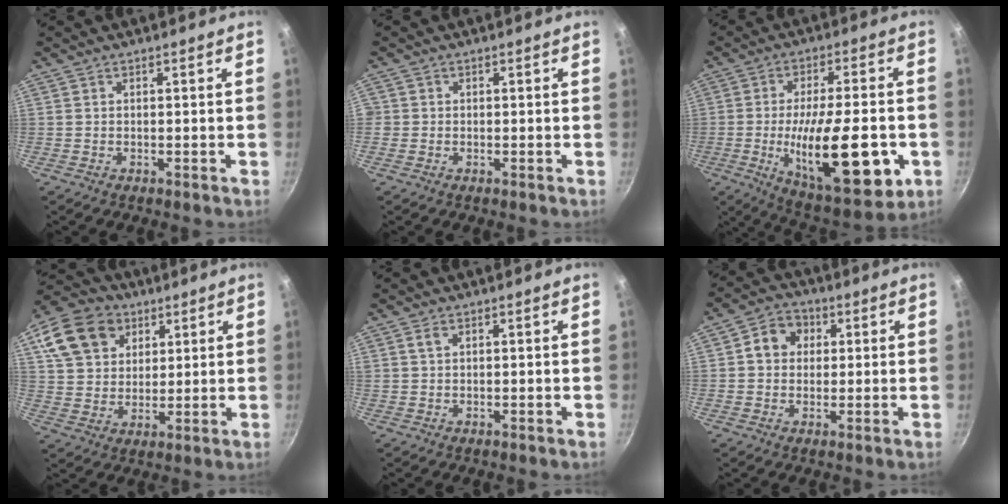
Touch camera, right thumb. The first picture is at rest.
{"total": 1.3, "force": [-0.2, 1.2, 0.2], "torque": [0.003, 0.003, -0.006]}
{"total": 22.9, "force": [-5.2, 7.9, 20.9], "torque": [-0.307, 0.001, -0.074]}
{"total": 17.0, "force": [8.1, 12.7, 7.8], "torque": [-0.145, 0.008, 0.148]}
{"total": 1.4, "force": [0.7, 0.9, 0.9], "torque": [-0.013, 0.002, 0.013]}
{"total": 6.8, "force": [1.5, 5.8, 3.2], "torque": [-0.019, 0.009, 0.012]}